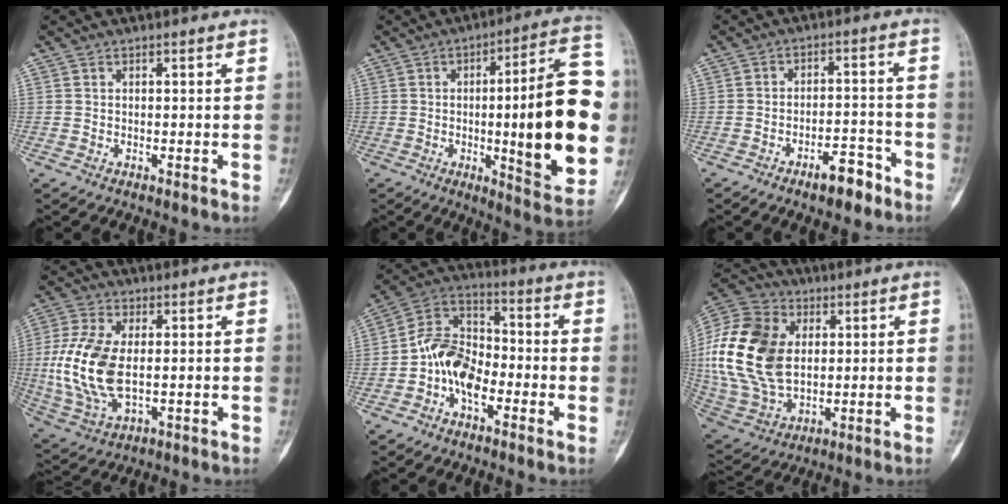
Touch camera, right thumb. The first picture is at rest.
{"total": 24.8, "force": [-1.5, 5.3, 24.2], "torque": [-0.304, 0.010, -0.021]}
{"total": 6.4, "force": [-4.4, 2.4, 3.9], "torque": [-0.054, 0.037, -0.065]}
{"total": 14.2, "force": [0.0, 7.6, 11.9], "torque": [-0.266, -0.005, 0.006]}
{"total": 11.0, "force": [-3.5, 7.0, 7.8], "torque": [-0.127, 0.042, -0.078]}
{"total": 21.7, "force": [2.8, 15.1, 15.4], "torque": [-0.310, -0.005, 0.059]}